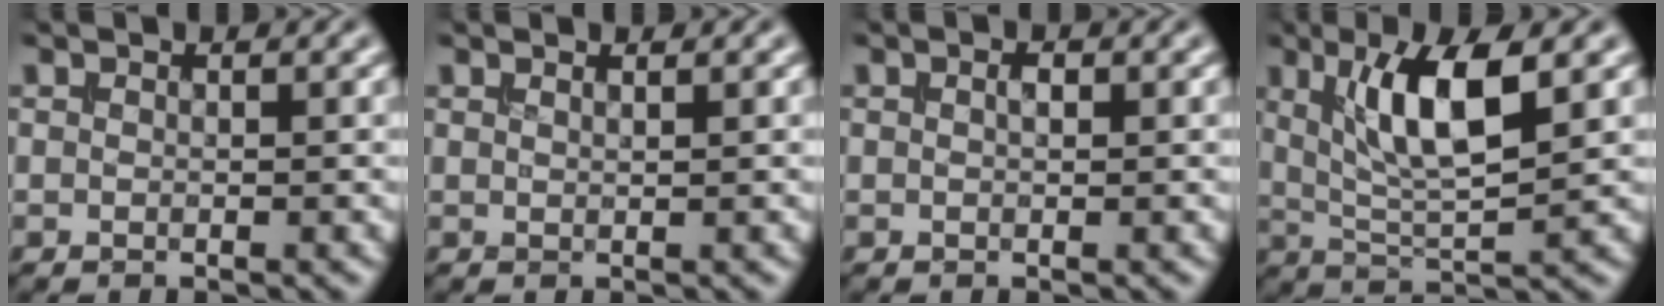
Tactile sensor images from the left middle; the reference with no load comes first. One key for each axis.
{"total": 0.7, "fx": 0.6, "fy": 0.2, "fz": 0.4, "tx": -0.001, "ty": 0.000, "tz": 0.006}
{"total": 0.7, "fx": 0.2, "fy": 0.3, "fz": 0.6, "tx": -0.011, "ty": 0.002, "tz": 0.003}
{"total": 7.1, "fx": 2.3, "fy": 1.9, "fz": 6.4, "tx": -0.113, "ty": -0.003, "tz": 0.044}